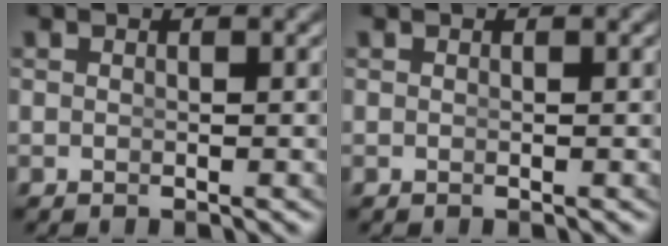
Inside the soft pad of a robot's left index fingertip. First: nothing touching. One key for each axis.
{"total": 0.0}